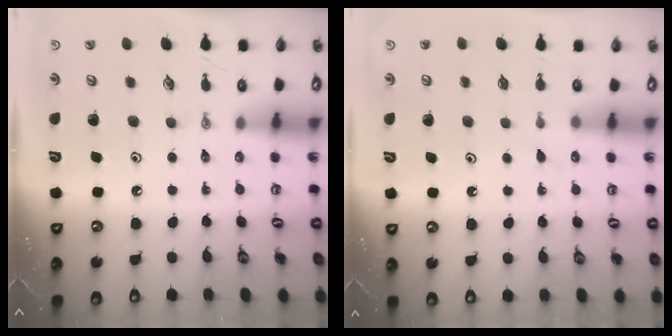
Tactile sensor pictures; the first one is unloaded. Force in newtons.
{"total": 6.4, "press": 6.4, "slide": 0.1}